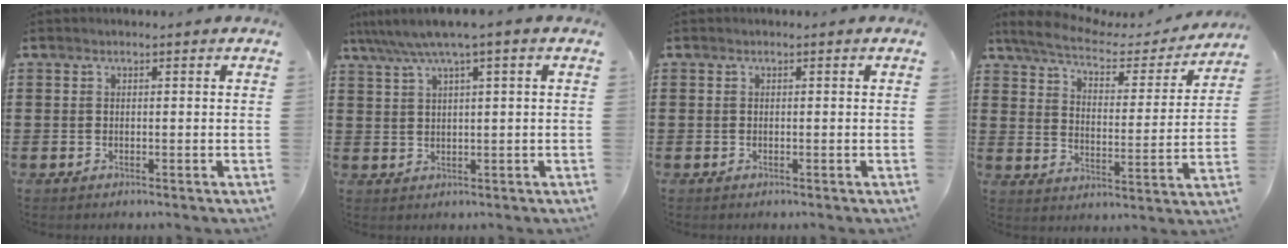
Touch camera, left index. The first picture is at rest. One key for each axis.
{"total": 3.9, "fx": 2.2, "fy": -0.2, "fz": 3.2, "tx": -0.076, "ty": -0.006, "tz": 0.033}
{"total": 0.0}
{"total": 5.4, "fx": 4.5, "fy": 1.4, "fz": 2.6, "tx": -0.074, "ty": -0.020, "tz": 0.072}